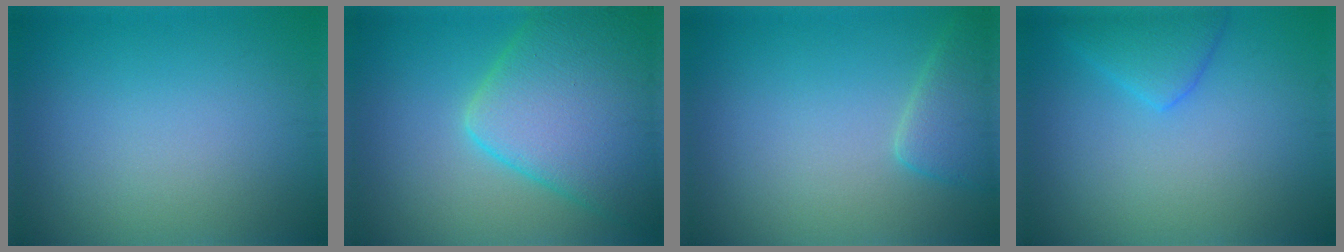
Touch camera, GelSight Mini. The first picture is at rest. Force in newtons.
{"total": 11.2, "press": 11.2, "slide": 0.5}
{"total": 3.0, "press": 3.0, "slide": 0.3}
{"total": 2.8, "press": 2.8, "slide": 0.2}